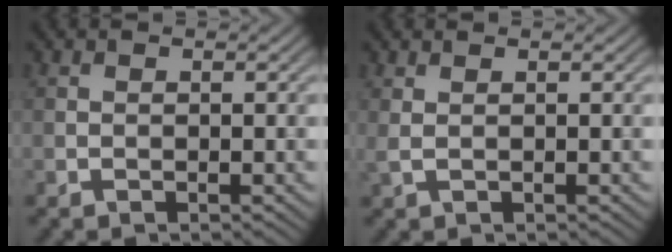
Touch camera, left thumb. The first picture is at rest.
{"total": 1.1, "force": [0.5, 0.2, 1.0], "torque": [-0.028, 0.004, 0.010]}